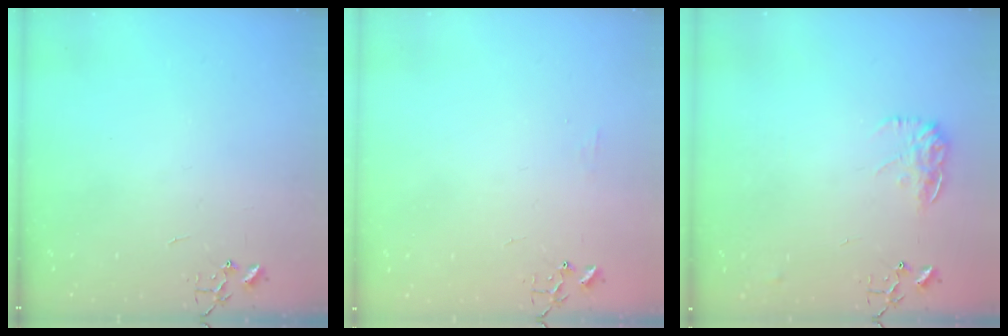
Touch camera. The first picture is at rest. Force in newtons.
{"total": 5.1, "press": 5.1, "slide": 0.7}
{"total": 10.8, "press": 10.7, "slide": 0.6}